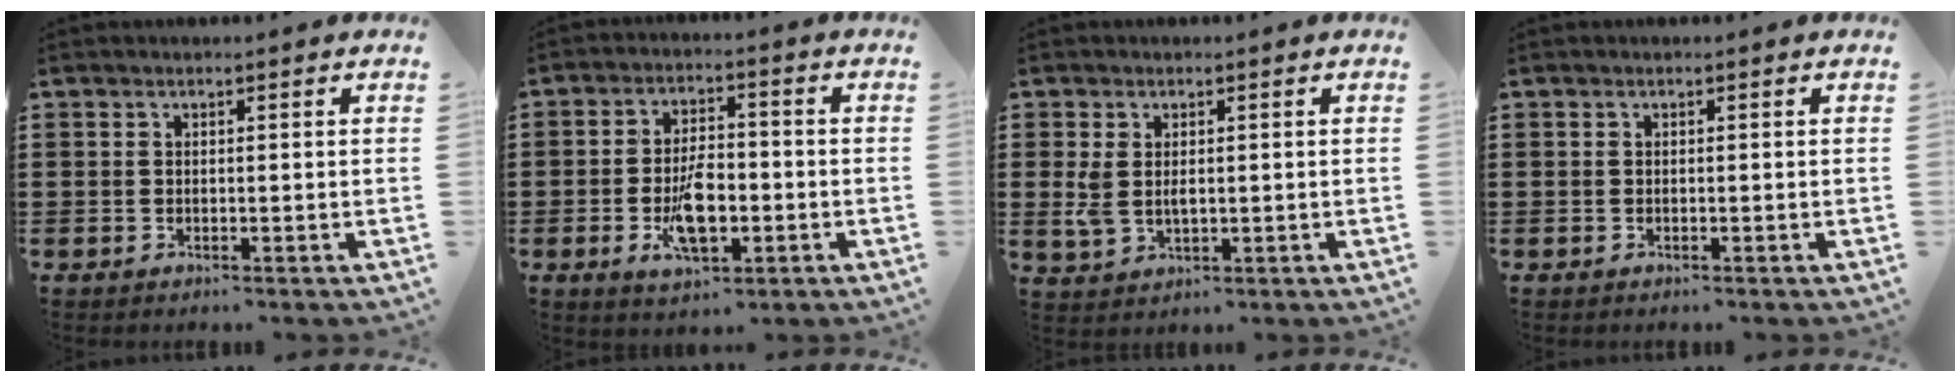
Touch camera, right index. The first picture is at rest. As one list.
[{"total": 7.6, "force": [-2.1, 3.4, 6.4], "torque": [-0.124, -0.003, -0.043]}, {"total": 3.2, "force": [0.3, 1.9, 2.6], "torque": [-0.061, 0.004, 0.002]}, {"total": 0.0}]